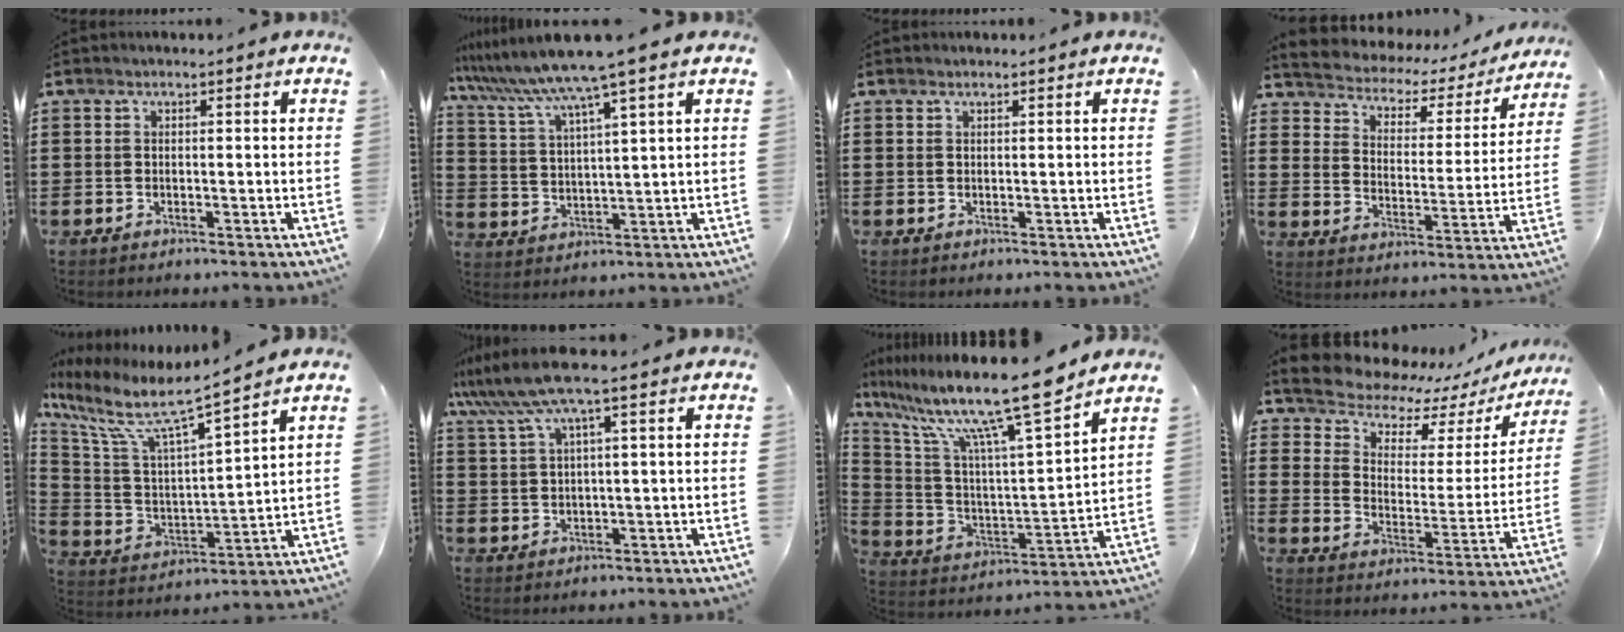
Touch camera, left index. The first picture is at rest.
{"total": 7.6, "force": [6.1, -1.2, 4.3], "torque": [-0.107, -0.041, 0.099]}
{"total": 0.0}
{"total": 2.5, "force": [2.1, 1.3, 0.5], "torque": [-0.027, -0.019, 0.022]}
{"total": 9.1, "force": [6.9, 0.9, 5.8], "torque": [-0.141, -0.048, 0.108]}
{"total": 6.6, "force": [3.7, -0.2, 5.4], "torque": [-0.130, -0.013, 0.061]}
{"total": 15.3, "force": [11.6, 0.8, 9.9], "torque": [-0.217, -0.070, 0.187]}
{"total": 6.0, "force": [5.6, 1.9, 0.8], "torque": [-0.048, -0.050, 0.092]}